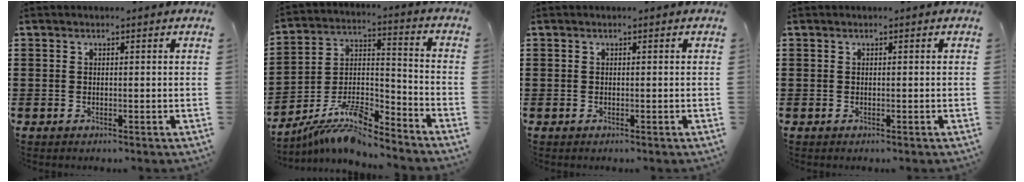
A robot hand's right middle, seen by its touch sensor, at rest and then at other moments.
{"total": 10.4, "force": [-9.1, 1.9, 4.7], "torque": [-0.093, 0.019, -0.176]}
{"total": 0.0}
{"total": 0.0}